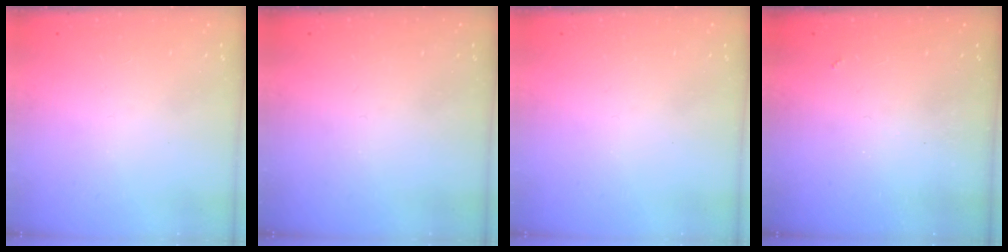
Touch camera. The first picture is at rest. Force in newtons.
{"total": 0.0}
{"total": 0.0}
{"total": 2.5, "press": 2.5, "slide": 0.5}